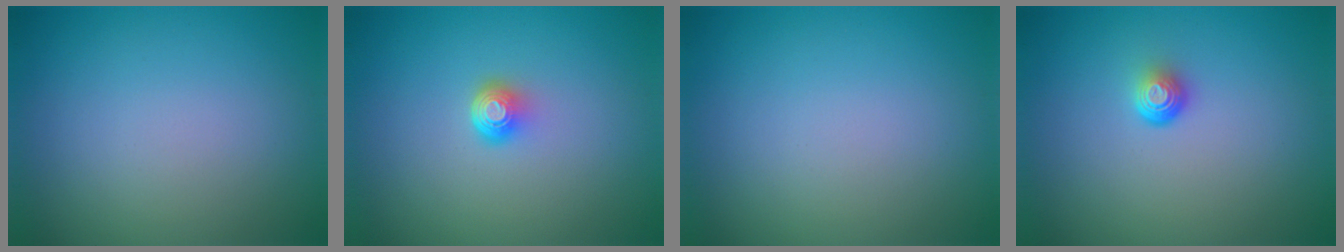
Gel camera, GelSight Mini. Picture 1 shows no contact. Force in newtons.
{"total": 1.9, "press": 1.3, "slide": 1.4}
{"total": 0.0}
{"total": 1.7, "press": 1.0, "slide": 1.4}